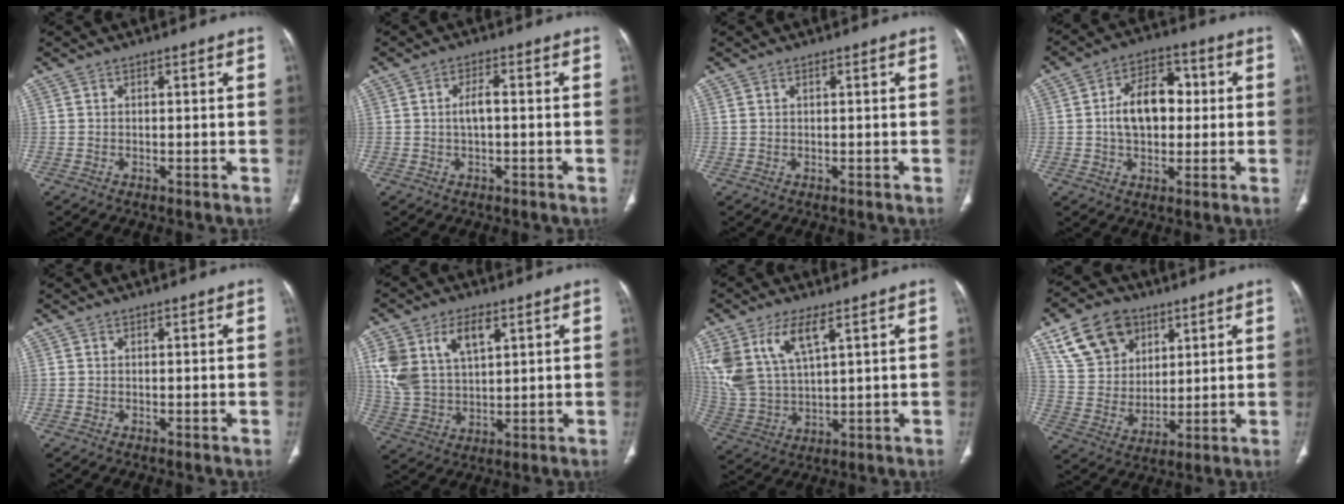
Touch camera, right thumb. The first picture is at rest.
{"total": 2.8, "force": [0.0, 1.1, 2.6], "torque": [-0.056, 0.008, -0.003]}
{"total": 0.7, "force": [0.4, 0.3, 0.4], "torque": [-0.009, 0.005, 0.010]}
{"total": 11.7, "force": [0.8, 7.8, 8.7], "torque": [-0.112, 0.022, 0.009]}
{"total": 0.0}
{"total": 12.3, "force": [5.1, 7.1, 8.7], "torque": [-0.165, -0.007, 0.109]}
{"total": 12.4, "force": [6.0, 5.3, 9.5], "torque": [-0.207, -0.014, 0.132]}
{"total": 14.7, "force": [7.6, 10.5, 6.8], "torque": [-0.098, -0.022, 0.149]}